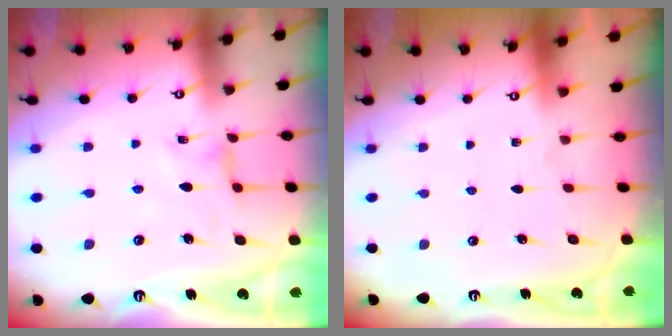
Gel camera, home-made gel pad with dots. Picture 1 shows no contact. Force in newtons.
{"total": 0.0}